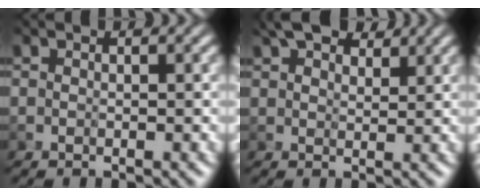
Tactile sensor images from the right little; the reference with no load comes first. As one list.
[{"total": 5.0, "force": [3.8, 2.1, 2.4], "torque": [-0.043, 0.014, 0.061]}]